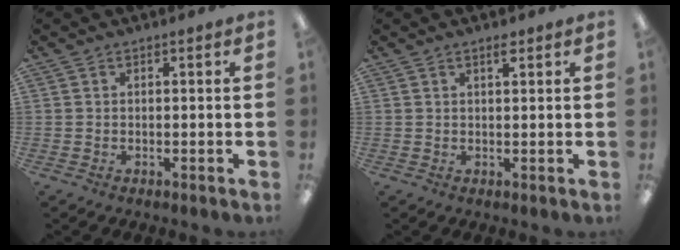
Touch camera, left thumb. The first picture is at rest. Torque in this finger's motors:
{"motor_torque": [-0.40, -0.20, -0.36, 0.26, 0.02]}